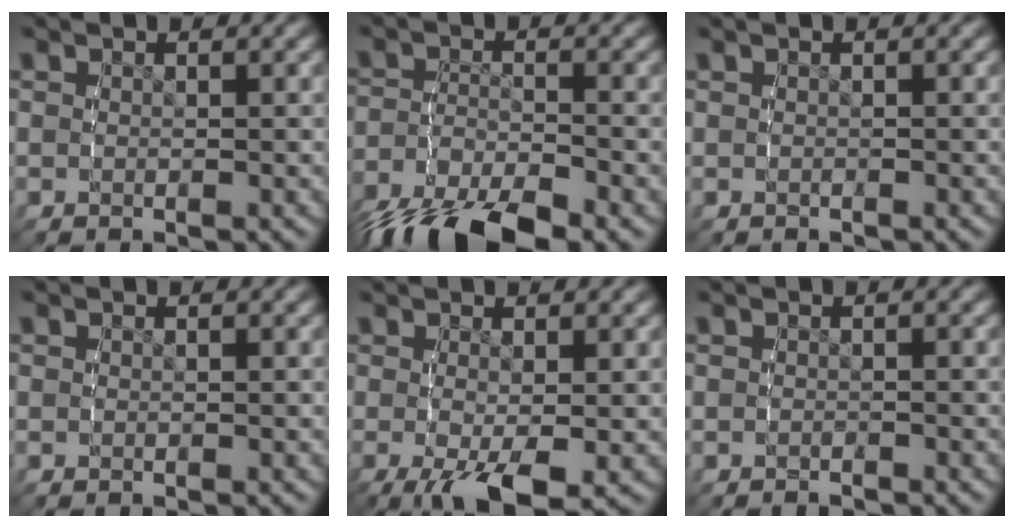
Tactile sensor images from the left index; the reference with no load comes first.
{"total": 7.5, "force": [-6.0, 2.1, 4.0], "torque": [-0.076, -0.013, -0.092]}
{"total": 0.0}
{"total": 0.0}
{"total": 5.2, "force": [-2.5, 1.3, 4.4], "torque": [-0.082, -0.030, -0.019]}
{"total": 0.8, "force": [-0.8, -0.3, -0.1], "torque": [0.000, 0.000, -0.011]}